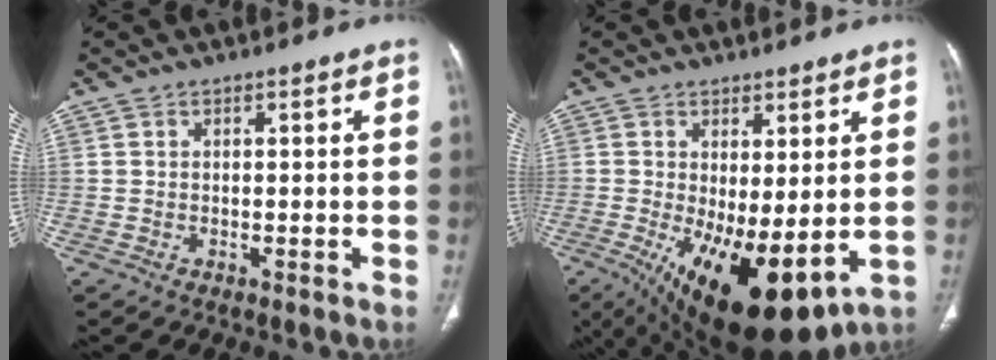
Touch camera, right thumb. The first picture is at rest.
{"total": 15.8, "force": [-3.0, 6.6, 14.0], "torque": [-0.236, -0.025, -0.022]}